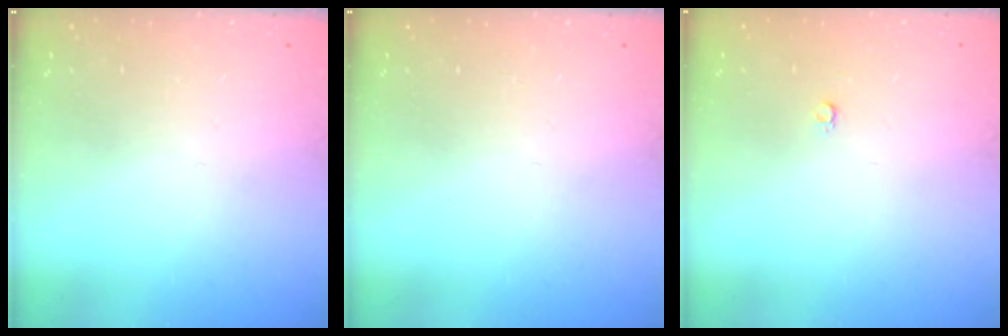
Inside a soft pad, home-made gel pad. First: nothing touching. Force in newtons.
{"total": 0.0}
{"total": 2.4, "press": 2.4, "slide": 0.2}